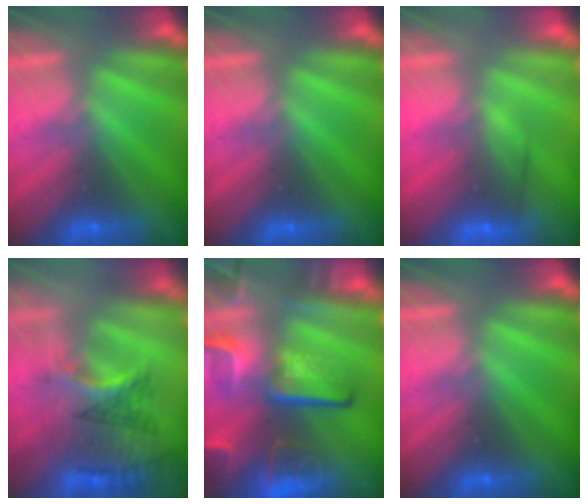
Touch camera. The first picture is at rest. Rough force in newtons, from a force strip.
{"total": 0.0}
{"total": 2.8}
{"total": 2.9}
{"total": 9.3}
{"total": 0.0}